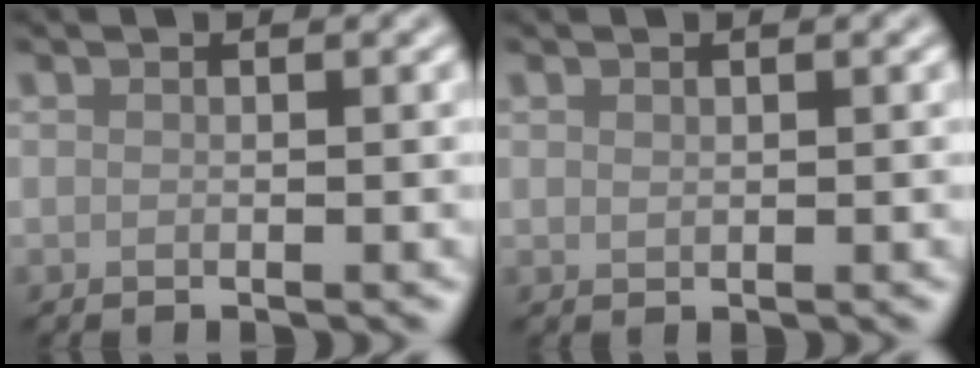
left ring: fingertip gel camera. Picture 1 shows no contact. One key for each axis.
{"total": 0.5, "fx": 0.1, "fy": 0.4, "fz": 0.3, "tx": -0.003, "ty": -0.001, "tz": 0.003}